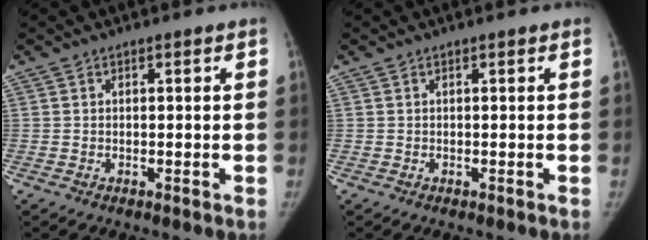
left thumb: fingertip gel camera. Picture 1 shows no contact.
{"total": 0.0}